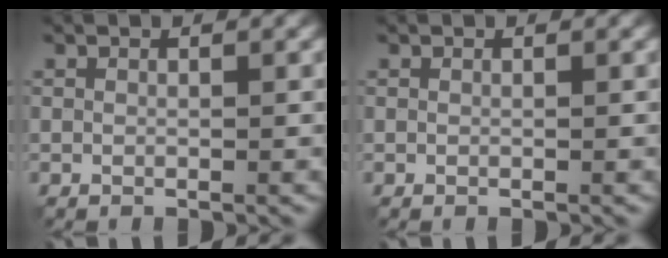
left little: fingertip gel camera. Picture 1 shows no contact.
{"total": 0.0}